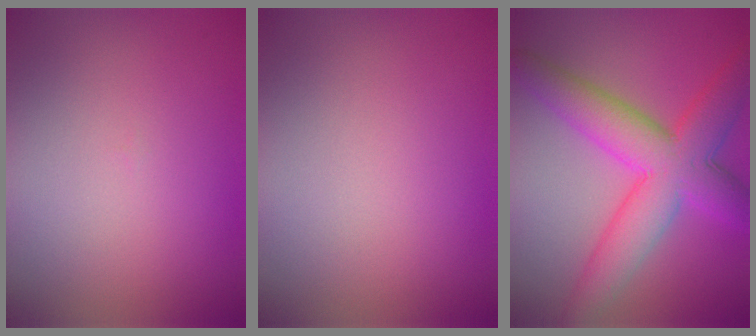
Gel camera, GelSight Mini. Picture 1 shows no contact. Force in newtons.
{"total": 0.0}
{"total": 9.2, "press": 9.2, "slide": 0.2}